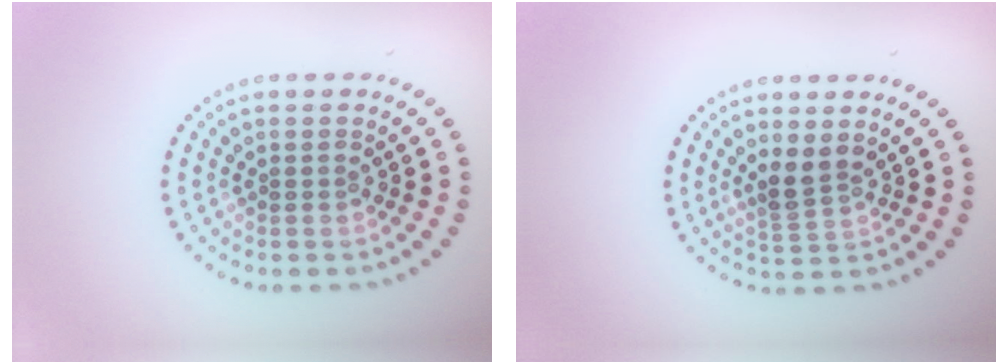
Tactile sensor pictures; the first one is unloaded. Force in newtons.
{"total": 2.2, "press": 1.7, "slide": 1.4}